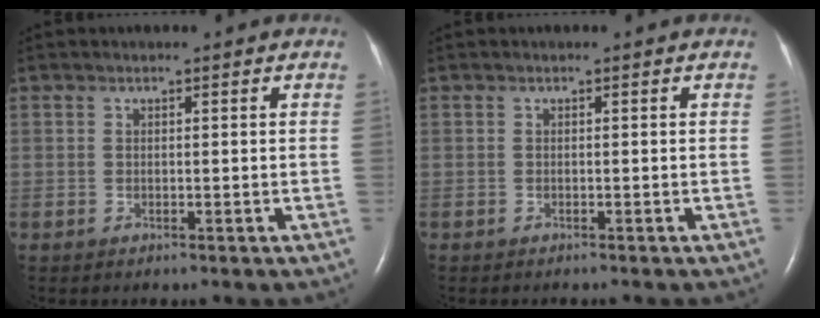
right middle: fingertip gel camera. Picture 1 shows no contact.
{"total": 0.8, "force": [-0.8, 0.1, 0.3], "torque": [-0.007, -0.002, -0.010]}